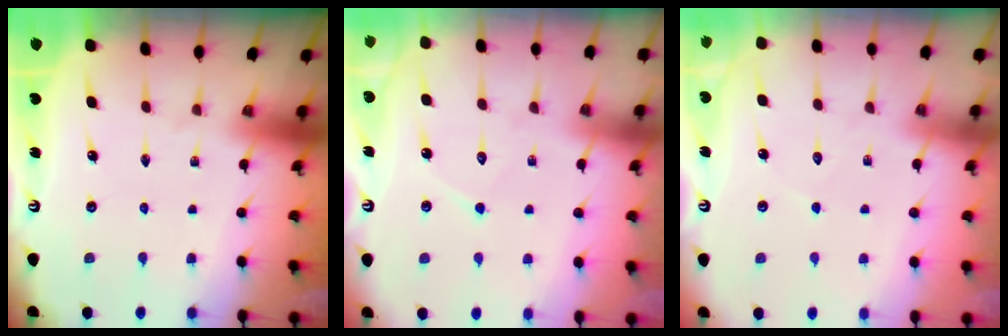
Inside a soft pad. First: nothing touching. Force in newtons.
{"total": 6.3, "press": 6.3, "slide": 0.5}
{"total": 4.1, "press": 4.1, "slide": 0.5}